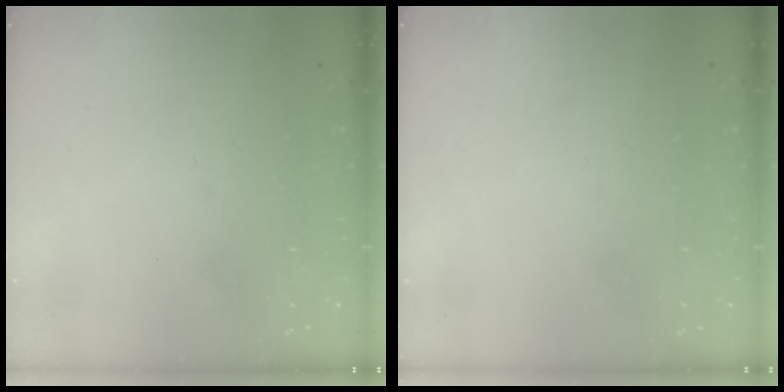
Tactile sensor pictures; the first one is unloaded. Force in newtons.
{"total": 0.0}